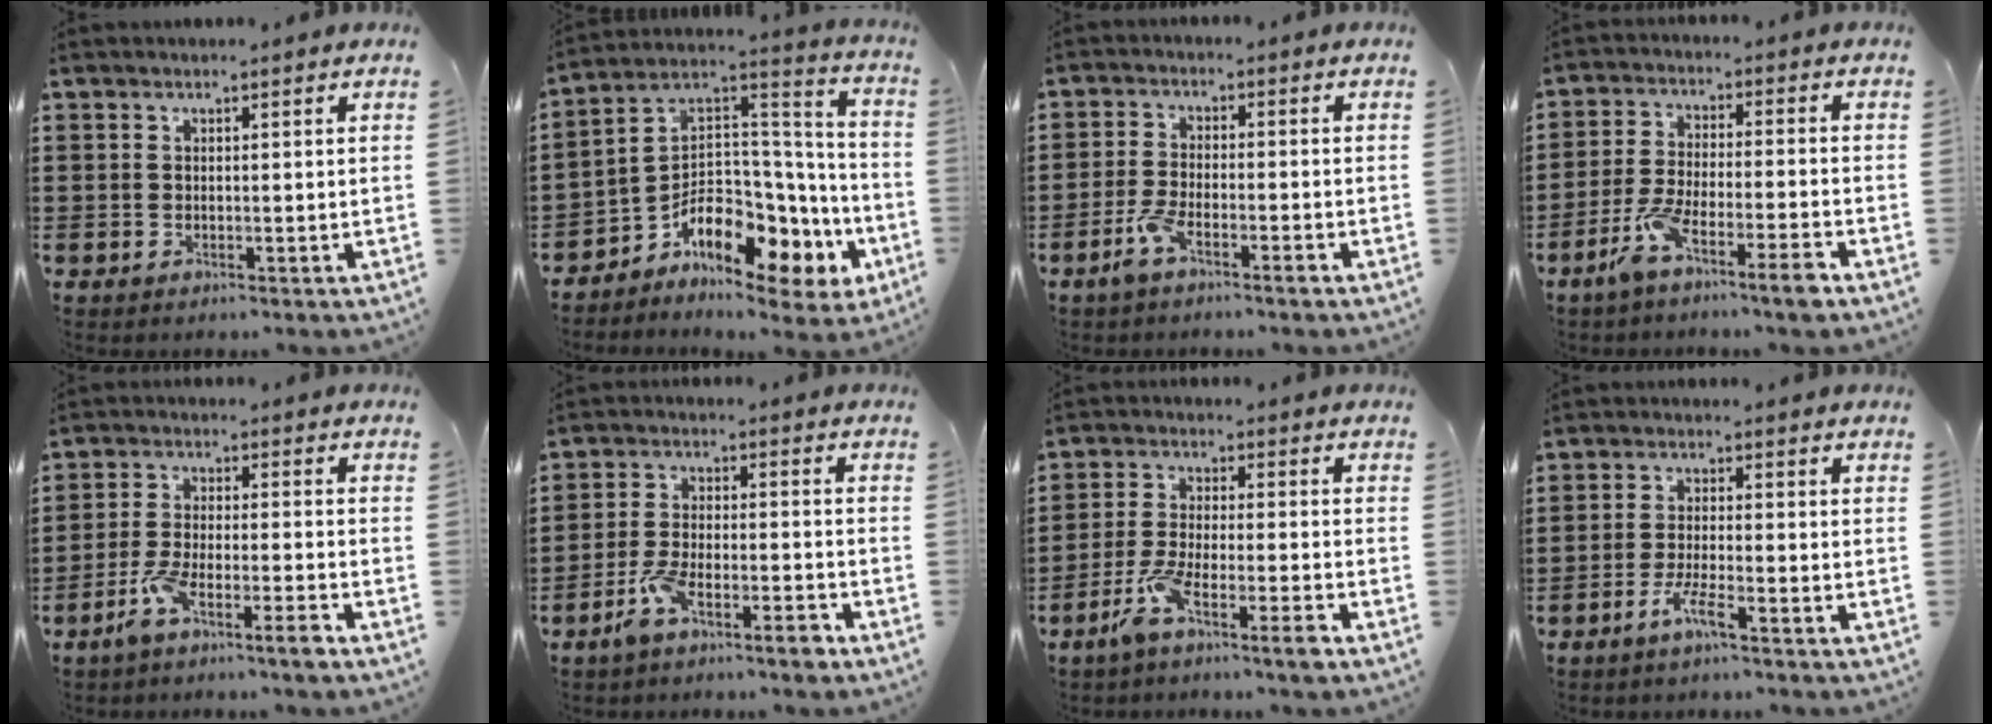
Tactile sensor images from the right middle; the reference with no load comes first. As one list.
[{"total": 9.5, "force": [-5.8, 4.8, 5.7], "torque": [-0.113, -0.009, -0.107]}, {"total": 4.3, "force": [-2.8, 0.7, 3.2], "torque": [-0.080, -0.006, -0.057]}, {"total": 7.6, "force": [-5.4, 0.5, 5.2], "torque": [-0.108, -0.005, -0.101]}, {"total": 6.0, "force": [-4.4, 0.4, 4.0], "torque": [-0.084, -0.005, -0.083]}, {"total": 6.4, "force": [-4.8, 1.1, 4.1], "torque": [-0.086, 0.003, -0.090]}, {"total": 6.9, "force": [-4.8, 0.5, 5.0], "torque": [-0.105, -0.008, -0.089]}, {"total": 4.1, "force": [-2.6, 0.1, 3.2], "torque": [-0.068, -0.007, -0.047]}]